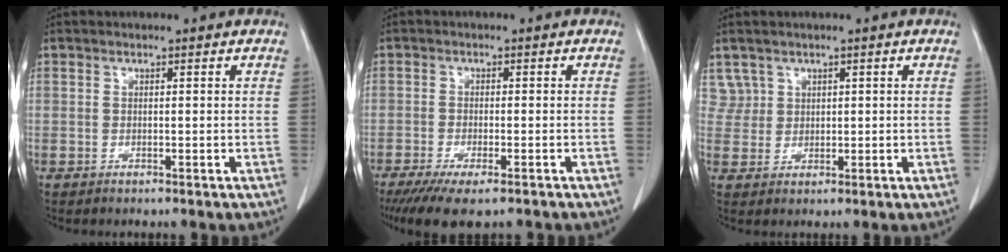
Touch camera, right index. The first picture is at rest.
{"total": 9.3, "force": [-7.1, 1.9, 5.8], "torque": [-0.080, -0.017, -0.107]}
{"total": 3.0, "force": [1.7, 2.4, -0.4], "torque": [0.018, 0.009, 0.032]}